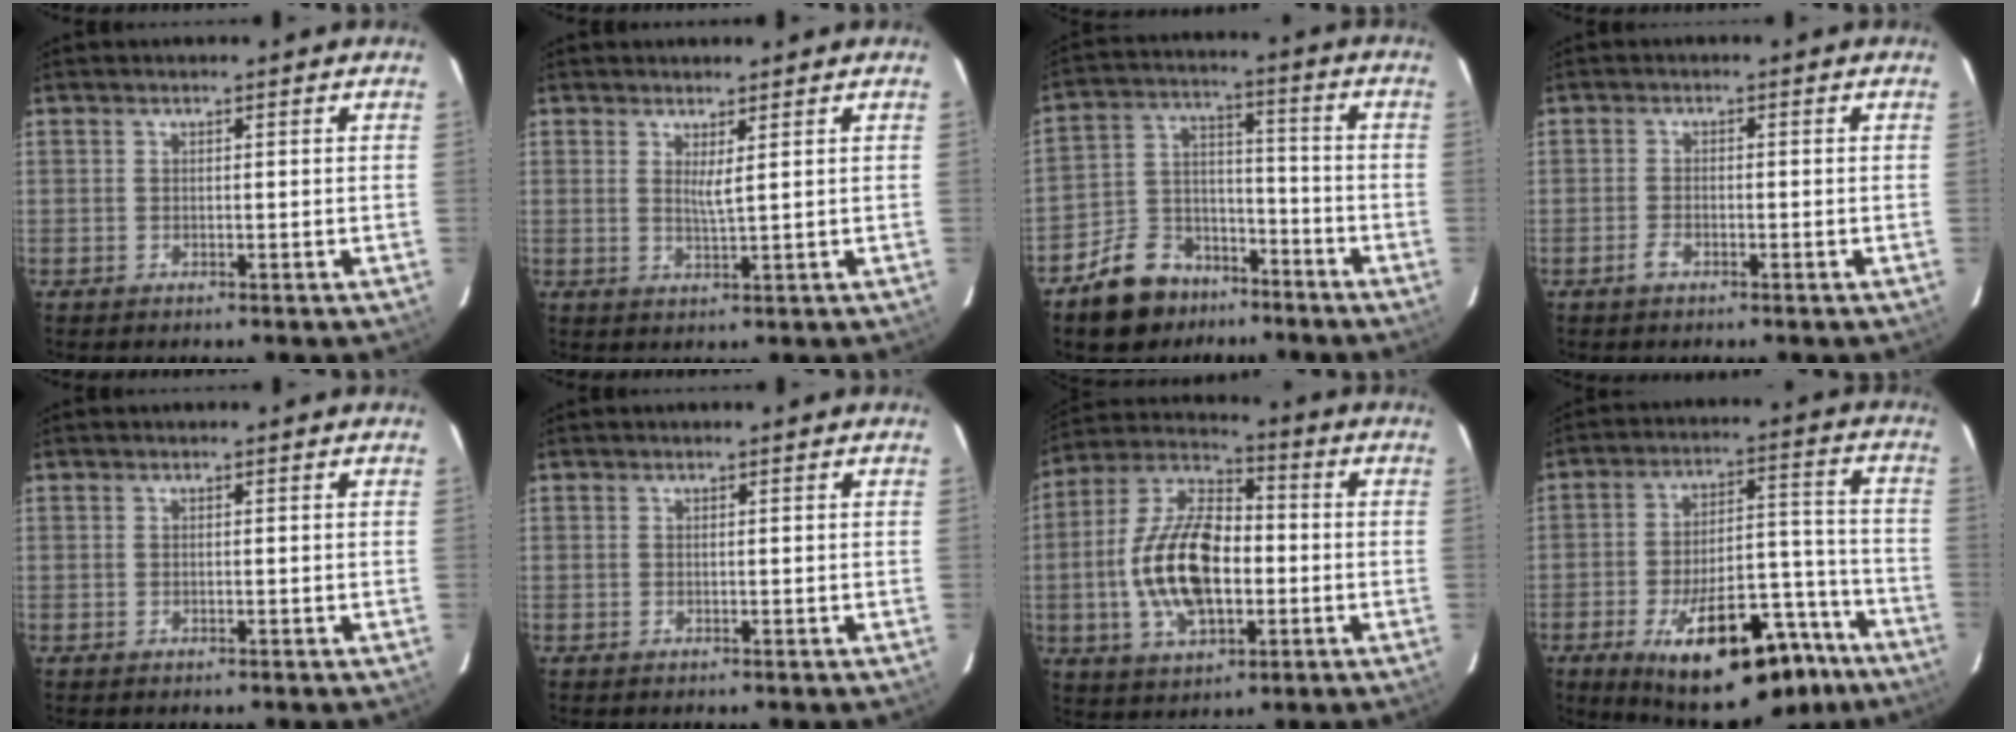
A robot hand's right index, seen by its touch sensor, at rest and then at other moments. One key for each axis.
{"total": 2.3, "fx": 1.1, "fy": -0.1, "fz": 2.0, "tx": -0.034, "ty": -0.005, "tz": 0.019}
{"total": 12.1, "fx": -8.6, "fy": 7.6, "fz": 3.9, "tx": -0.093, "ty": 0.044, "tz": -0.129}
{"total": 2.0, "fx": -1.3, "fy": 0.9, "fz": 1.3, "tx": -0.030, "ty": 0.000, "tz": -0.025}
{"total": 0.0}
{"total": 0.0}
{"total": 17.1, "fx": -2.6, "fy": 9.0, "fz": 14.4, "tx": -0.292, "ty": 0.010, "tz": -0.045}
{"total": 23.8, "fx": -15.5, "fy": 9.4, "fz": 15.4, "tx": -0.243, "ty": 0.016, "tz": -0.207}